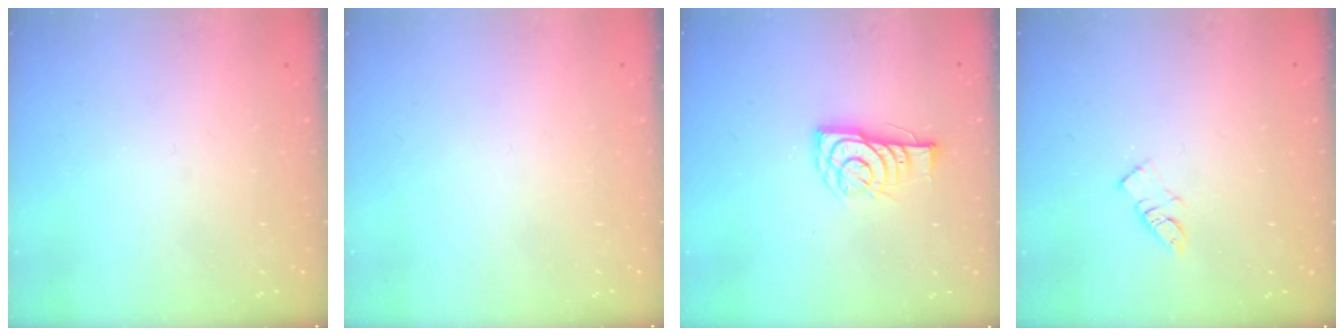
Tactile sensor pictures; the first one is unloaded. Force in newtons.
{"total": 1.7, "press": 1.6, "slide": 0.1}
{"total": 10.5, "press": 10.5, "slide": 0.7}
{"total": 6.1, "press": 6.1, "slide": 0.1}